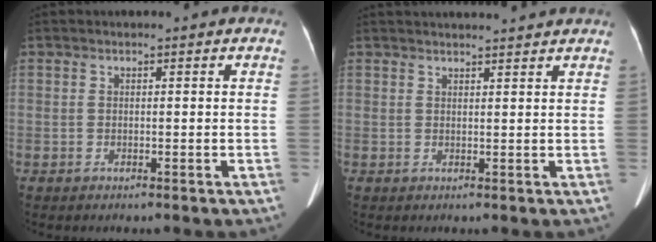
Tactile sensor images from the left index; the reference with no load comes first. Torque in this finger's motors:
{"motor_torque": [-0.11, -0.55, -0.04, 0.01]}